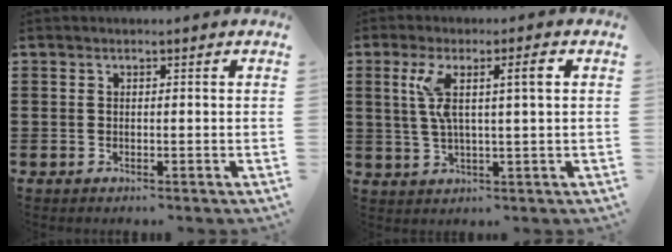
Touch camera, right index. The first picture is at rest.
{"total": 6.5, "force": [1.9, 0.8, 6.1], "torque": [-0.128, -0.002, 0.025]}